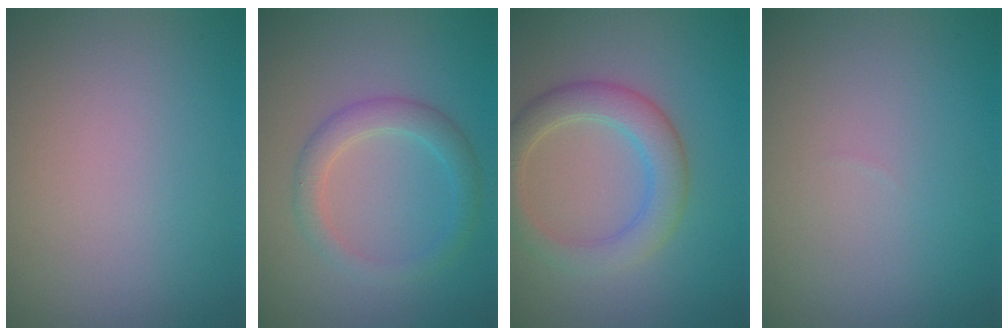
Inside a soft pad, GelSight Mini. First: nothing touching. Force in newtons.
{"total": 2.7, "press": 2.7, "slide": 0.1}
{"total": 4.1, "press": 4.1, "slide": 0.4}
{"total": 0.0}